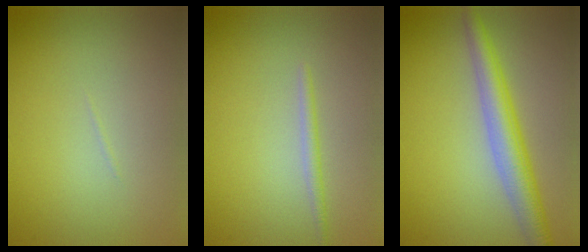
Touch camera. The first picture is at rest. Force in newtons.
{"total": 1.0, "press": 1.0, "slide": 0.1}
{"total": 4.6, "press": 4.6, "slide": 0.1}